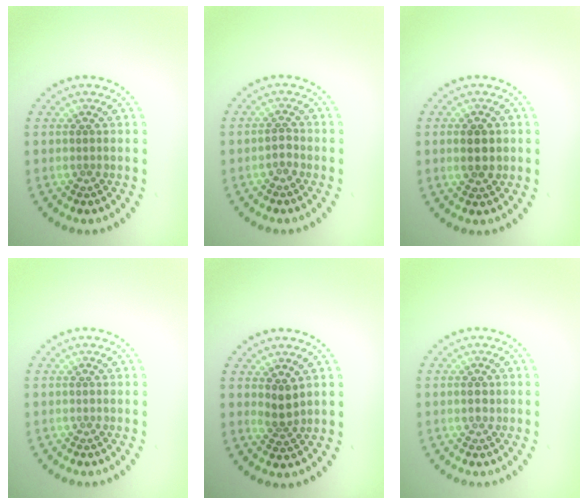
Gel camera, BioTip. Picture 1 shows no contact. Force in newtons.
{"total": 1.0, "press": 0.9, "slide": 0.5}
{"total": 2.4, "press": 2.4, "slide": 0.1}
{"total": 0.0}
{"total": 1.6, "press": 1.3, "slide": 1.0}
{"total": 1.0, "press": 1.0, "slide": 0.2}